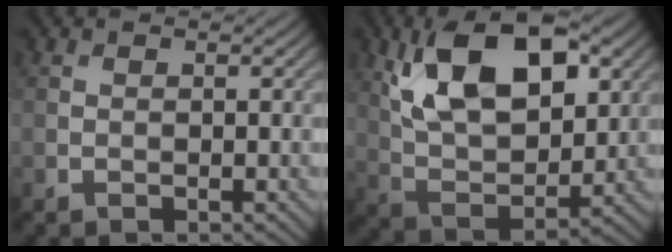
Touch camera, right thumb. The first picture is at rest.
{"total": 13.8, "force": [5.6, 7.0, 10.5], "torque": [-0.202, 0.002, 0.103]}